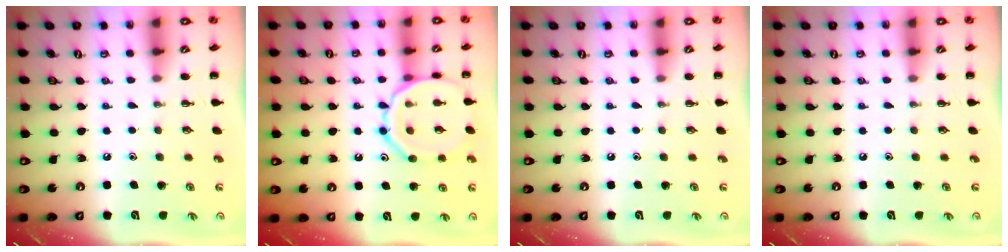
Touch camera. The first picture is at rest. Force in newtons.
{"total": 12.7, "press": 12.6, "slide": 0.7}
{"total": 0.0}
{"total": 0.0}